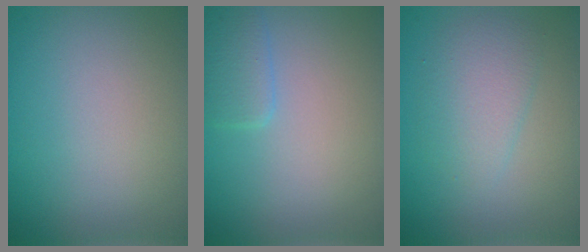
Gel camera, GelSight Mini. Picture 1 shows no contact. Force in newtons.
{"total": 1.7, "press": 1.7, "slide": 0.3}
{"total": 2.6, "press": 2.6, "slide": 0.0}